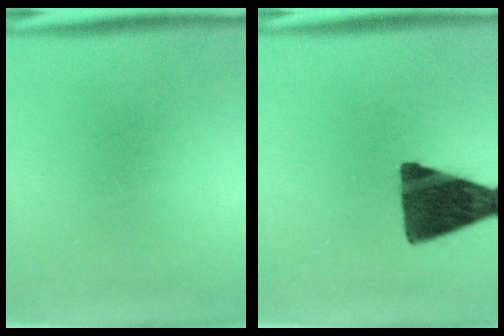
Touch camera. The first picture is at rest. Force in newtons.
{"total": 14.5}